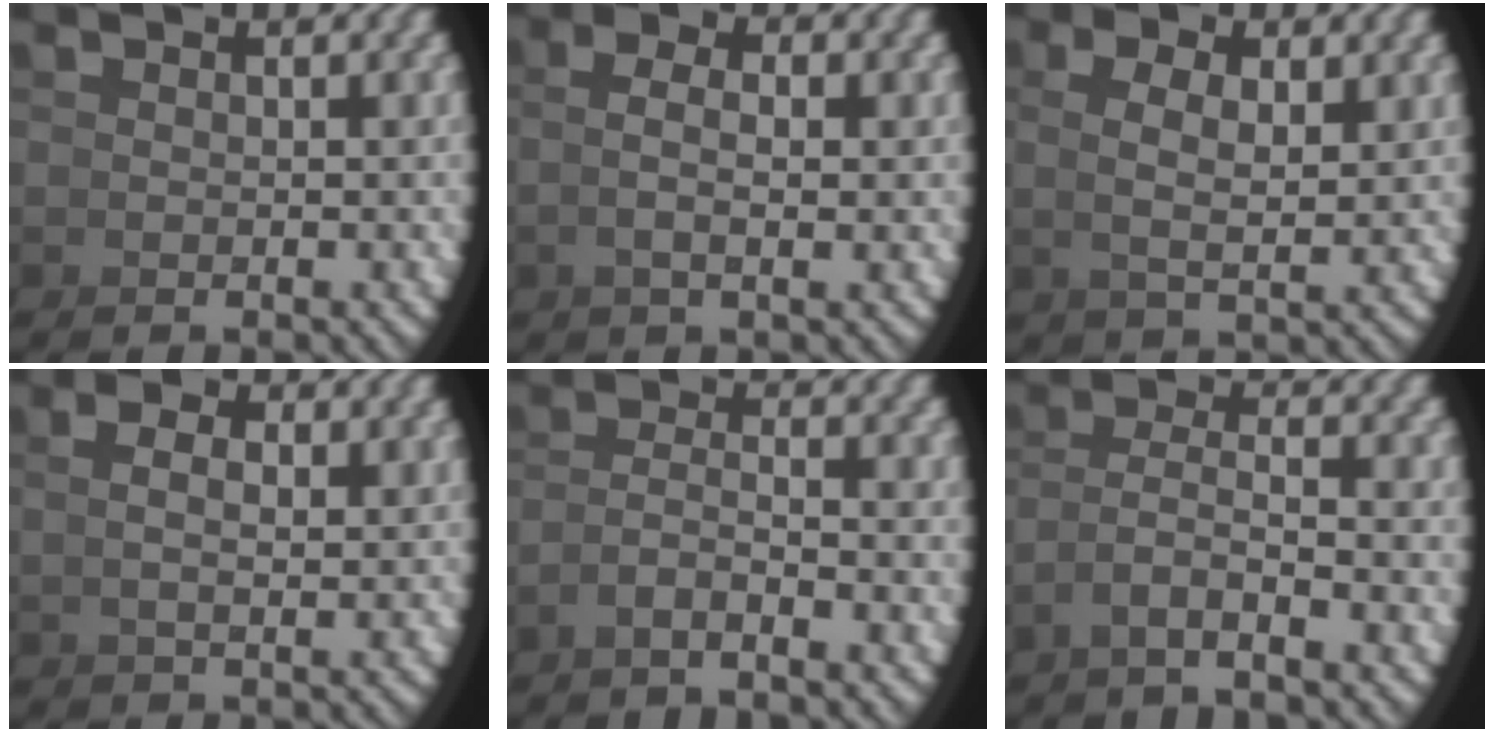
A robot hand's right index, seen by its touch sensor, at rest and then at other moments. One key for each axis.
{"total": 2.2, "fx": 0.7, "fy": 0.0, "fz": 2.1, "tx": -0.043, "ty": 0.004, "tz": 0.013}
{"total": 2.9, "fx": 1.5, "fy": 0.3, "fz": 2.5, "tx": -0.041, "ty": 0.002, "tz": 0.034}
{"total": 2.0, "fx": 1.3, "fy": -0.2, "fz": 1.5, "tx": -0.022, "ty": 0.003, "tz": 0.030}
{"total": 2.2, "fx": -1.2, "fy": 0.0, "fz": 1.9, "tx": -0.032, "ty": -0.005, "tz": -0.020}
{"total": 3.2, "fx": -0.6, "fy": 1.2, "fz": 2.9, "tx": -0.063, "ty": -0.011, "tz": -0.006}